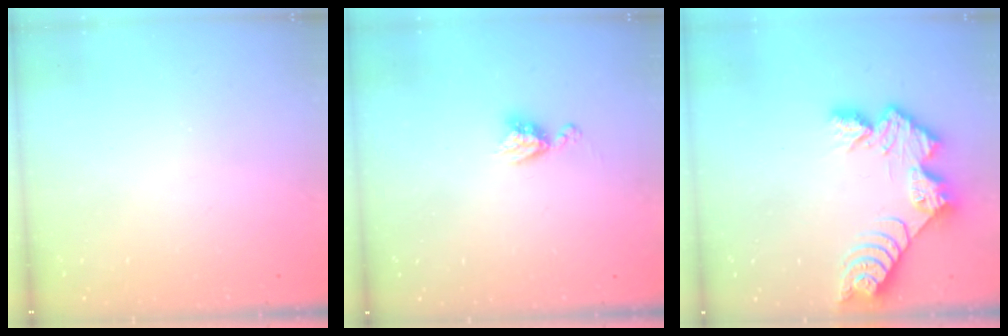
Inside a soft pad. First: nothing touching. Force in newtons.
{"total": 5.3, "press": 5.3, "slide": 0.5}
{"total": 10.9, "press": 10.9, "slide": 0.8}